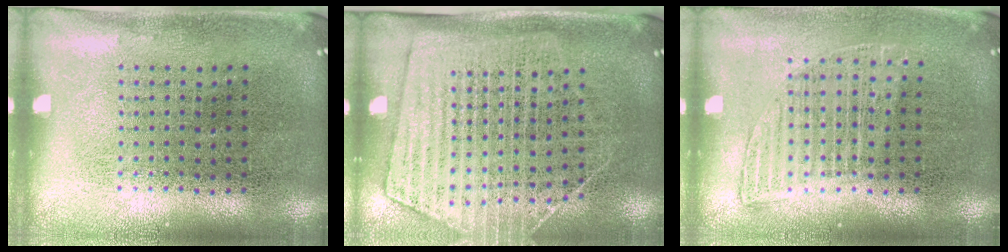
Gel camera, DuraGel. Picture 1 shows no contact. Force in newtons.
{"total": 1.9, "press": 1.6, "slide": 0.9}
{"total": 1.1, "press": 1.0, "slide": 0.5}